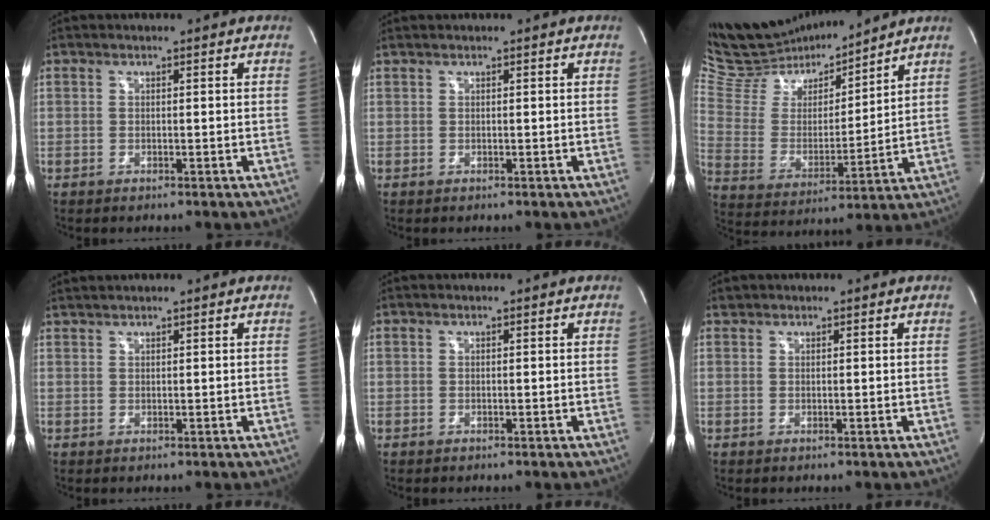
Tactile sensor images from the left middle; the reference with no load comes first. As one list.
[{"total": 0.0}, {"total": 17.3, "force": [16.2, 3.7, 4.6], "torque": [-0.089, -0.006, 0.295]}, {"total": 1.8, "force": [1.7, -0.2, 0.4], "torque": [-0.009, 0.013, 0.038]}, {"total": 0.0}, {"total": 0.7, "force": [0.6, 0.4, -0.1], "torque": [0.000, 0.008, 0.010]}]